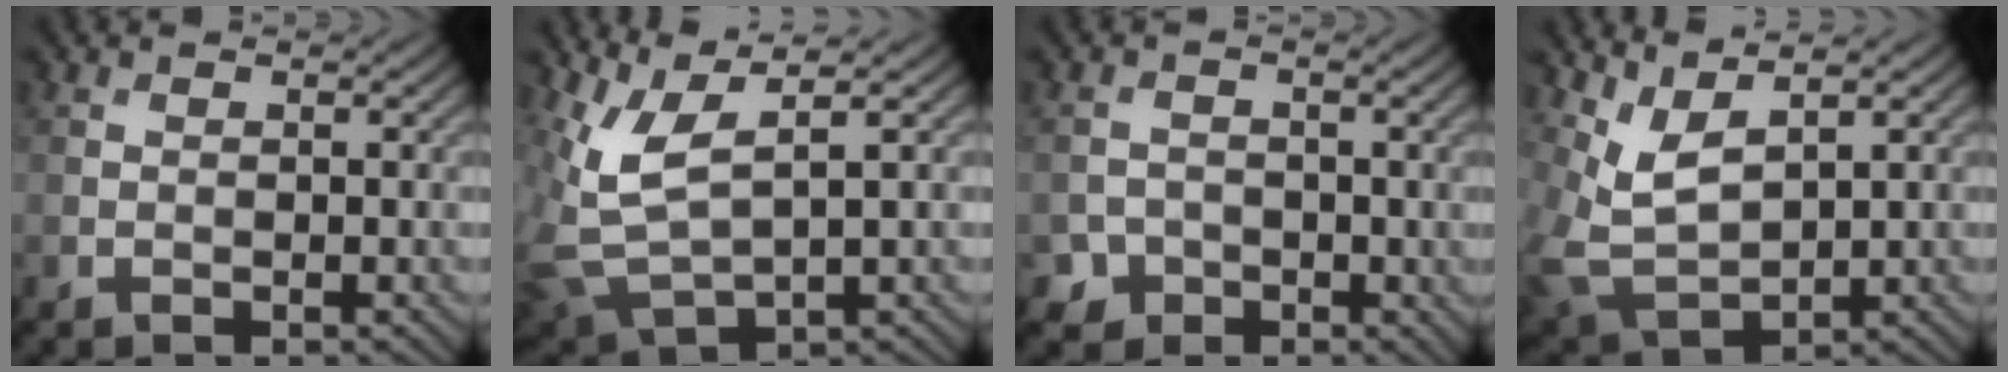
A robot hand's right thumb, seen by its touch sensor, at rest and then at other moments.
{"total": 6.9, "force": [3.0, 2.7, 5.7], "torque": [-0.151, -0.004, 0.067]}
{"total": 2.3, "force": [-1.2, 2.0, 0.3], "torque": [-0.001, 0.003, -0.022]}
{"total": 5.7, "force": [3.4, 2.3, 3.9], "torque": [-0.113, -0.009, 0.074]}